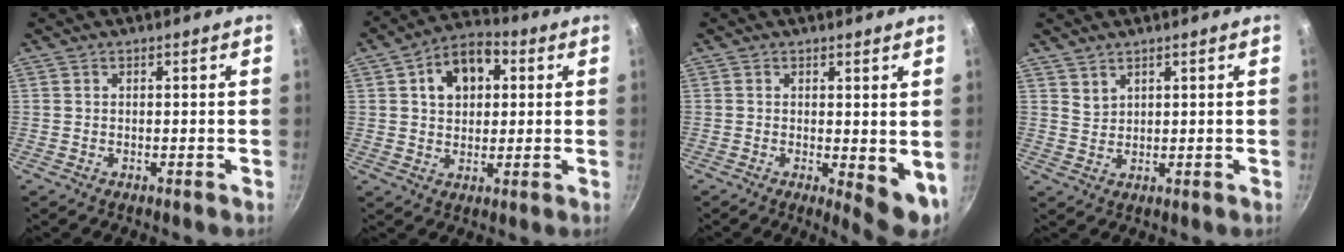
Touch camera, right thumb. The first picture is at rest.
{"total": 10.9, "force": [3.1, 7.6, 7.1], "torque": [-0.079, 0.012, 0.038]}
{"total": 6.1, "force": [0.3, 2.4, 5.6], "torque": [-0.065, -0.013, 0.009]}
{"total": 2.1, "force": [1.8, 1.0, 0.5], "torque": [-0.005, -0.006, 0.040]}